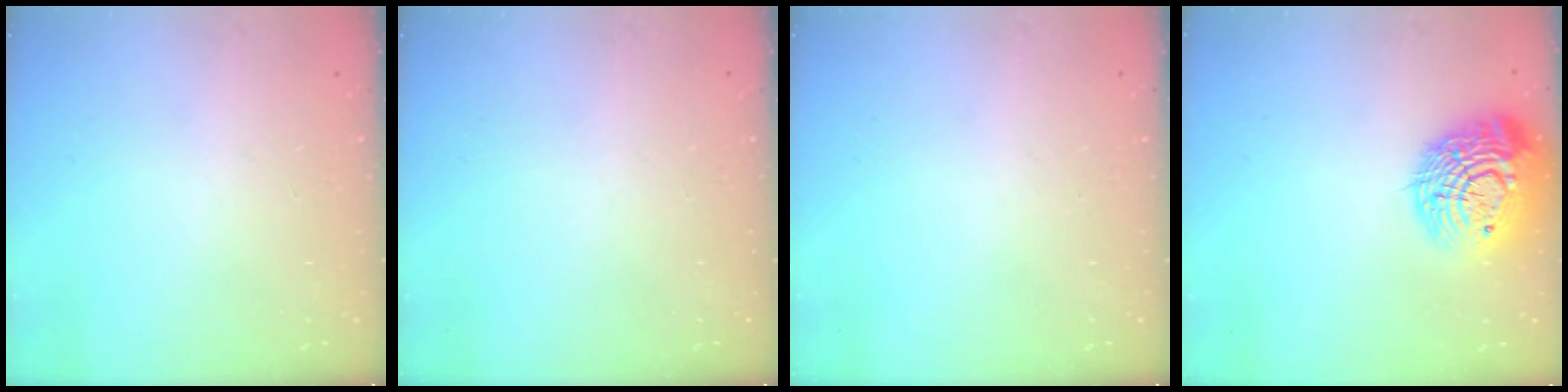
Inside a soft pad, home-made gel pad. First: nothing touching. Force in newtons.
{"total": 0.0}
{"total": 0.0}
{"total": 18.8, "press": 18.7, "slide": 1.5}